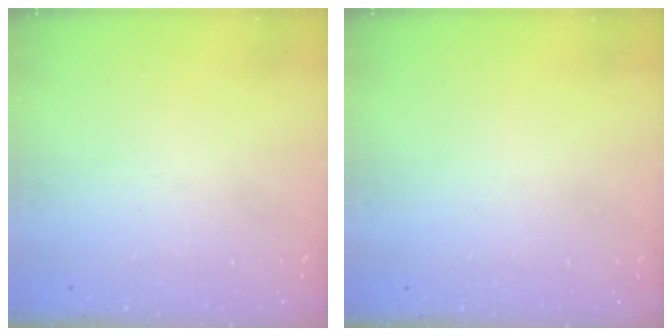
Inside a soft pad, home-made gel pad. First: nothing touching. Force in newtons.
{"total": 0.0}